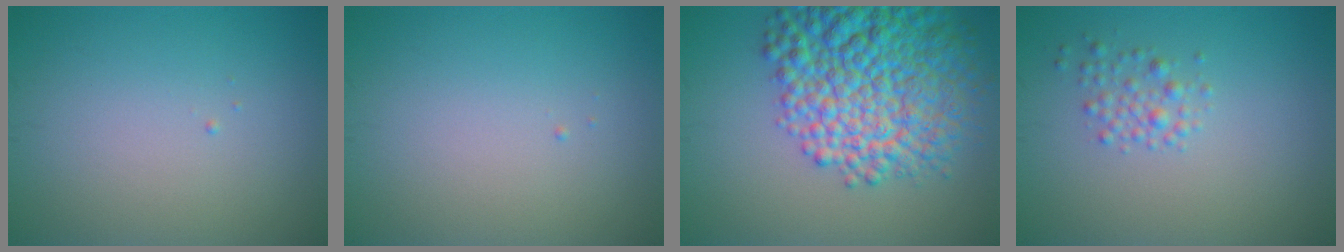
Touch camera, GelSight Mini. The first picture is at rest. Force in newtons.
{"total": 0.0}
{"total": 11.5, "press": 11.5, "slide": 0.5}
{"total": 1.7, "press": 1.7, "slide": 0.1}